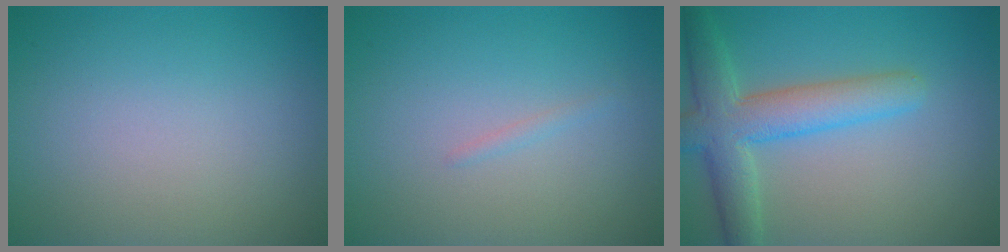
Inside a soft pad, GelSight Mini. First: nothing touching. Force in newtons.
{"total": 0.6, "press": 0.6, "slide": 0.1}
{"total": 5.8, "press": 5.8, "slide": 0.5}